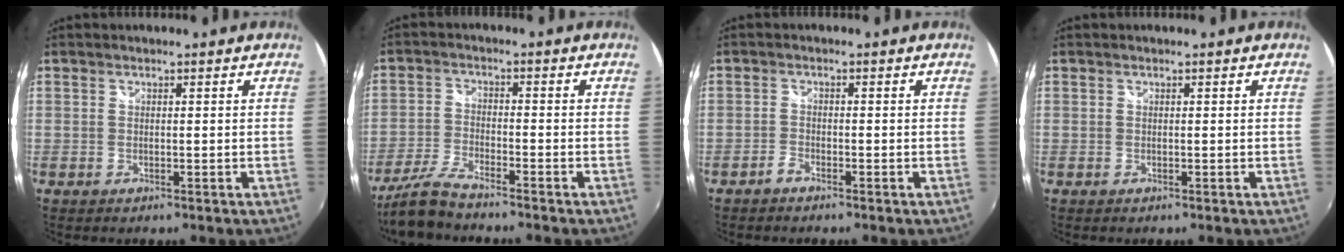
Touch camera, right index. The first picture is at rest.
{"total": 6.7, "force": [-5.7, 0.7, 3.4], "torque": [-0.085, -0.006, -0.115]}
{"total": 1.3, "force": [-1.2, 0.1, 0.6], "torque": [-0.017, 0.003, -0.027]}
{"total": 0.0}